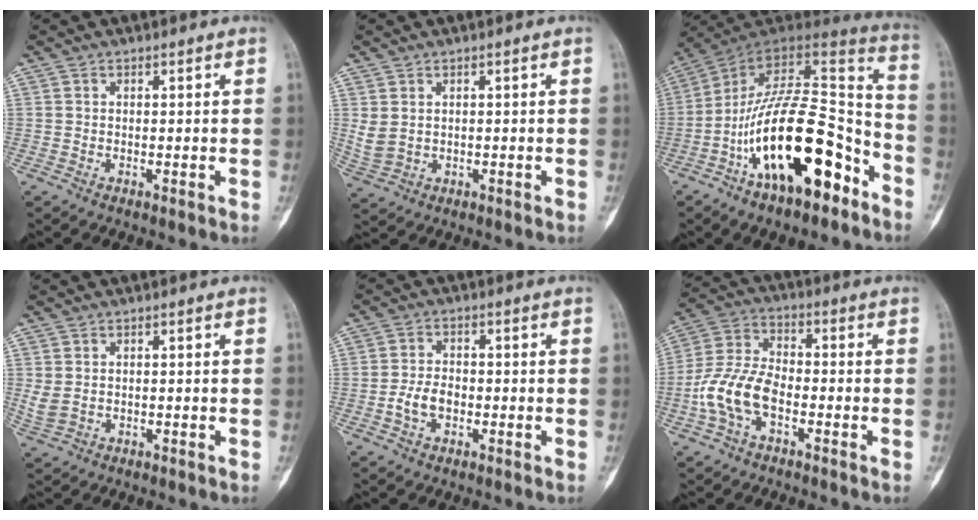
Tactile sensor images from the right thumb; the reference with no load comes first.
{"total": 3.4, "force": [0.7, 2.5, 2.3], "torque": [-0.055, 0.000, 0.024]}
{"total": 25.6, "force": [-11.7, 10.9, 20.0], "torque": [-0.330, 0.081, -0.188]}
{"total": 2.7, "force": [0.1, 1.9, 1.9], "torque": [-0.052, 0.003, 0.010]}
{"total": 4.4, "force": [-1.3, 2.8, 3.1], "torque": [-0.059, 0.013, -0.025]}
{"total": 11.3, "force": [-3.7, 6.3, 8.6], "torque": [-0.180, 0.034, -0.075]}